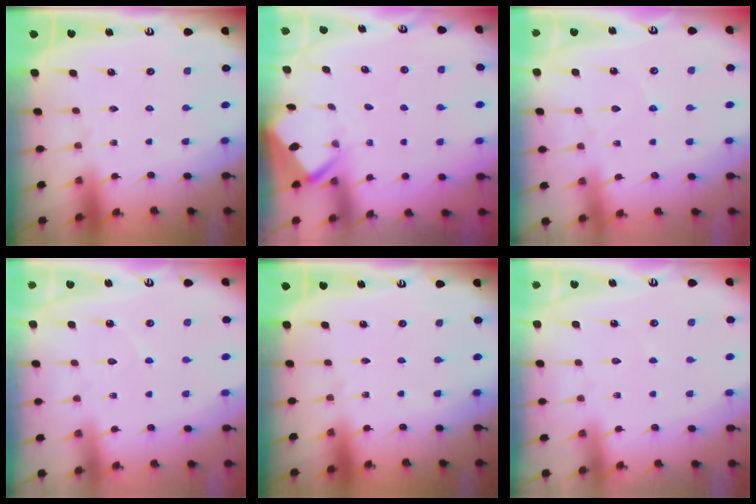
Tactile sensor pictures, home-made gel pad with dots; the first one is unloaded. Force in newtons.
{"total": 3.1, "press": 3.1, "slide": 0.3}
{"total": 6.4, "press": 6.3, "slide": 0.8}
{"total": 2.7, "press": 2.7, "slide": 0.4}
{"total": 0.0}
{"total": 4.1, "press": 4.0, "slide": 0.6}